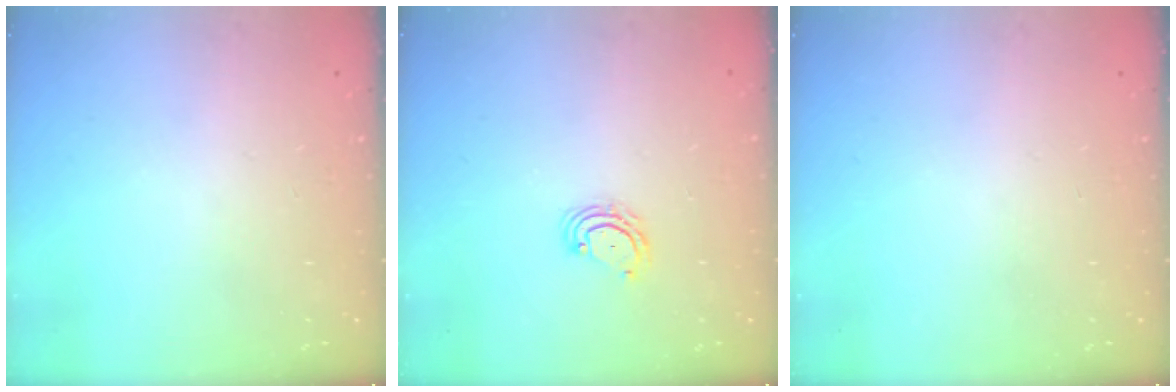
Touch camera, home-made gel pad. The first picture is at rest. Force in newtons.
{"total": 5.0, "press": 5.0, "slide": 0.4}
{"total": 0.0}